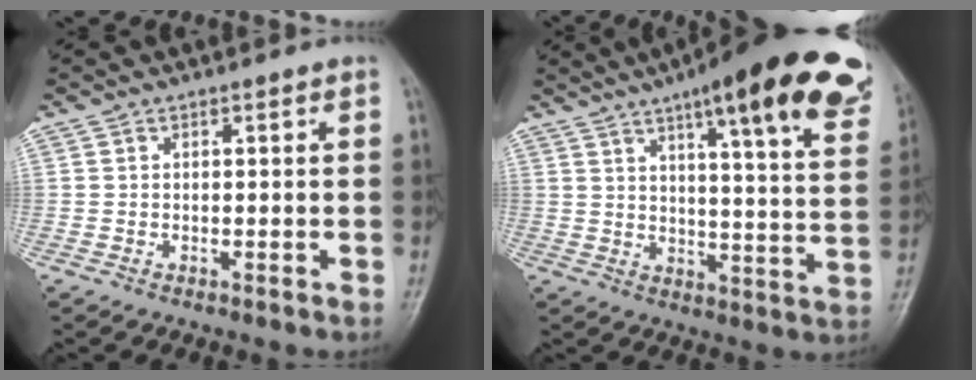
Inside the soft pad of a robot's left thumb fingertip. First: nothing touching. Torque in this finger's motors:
{"motor_torque": [1.16, 0.00, 1.40, -1.36, 0.16]}